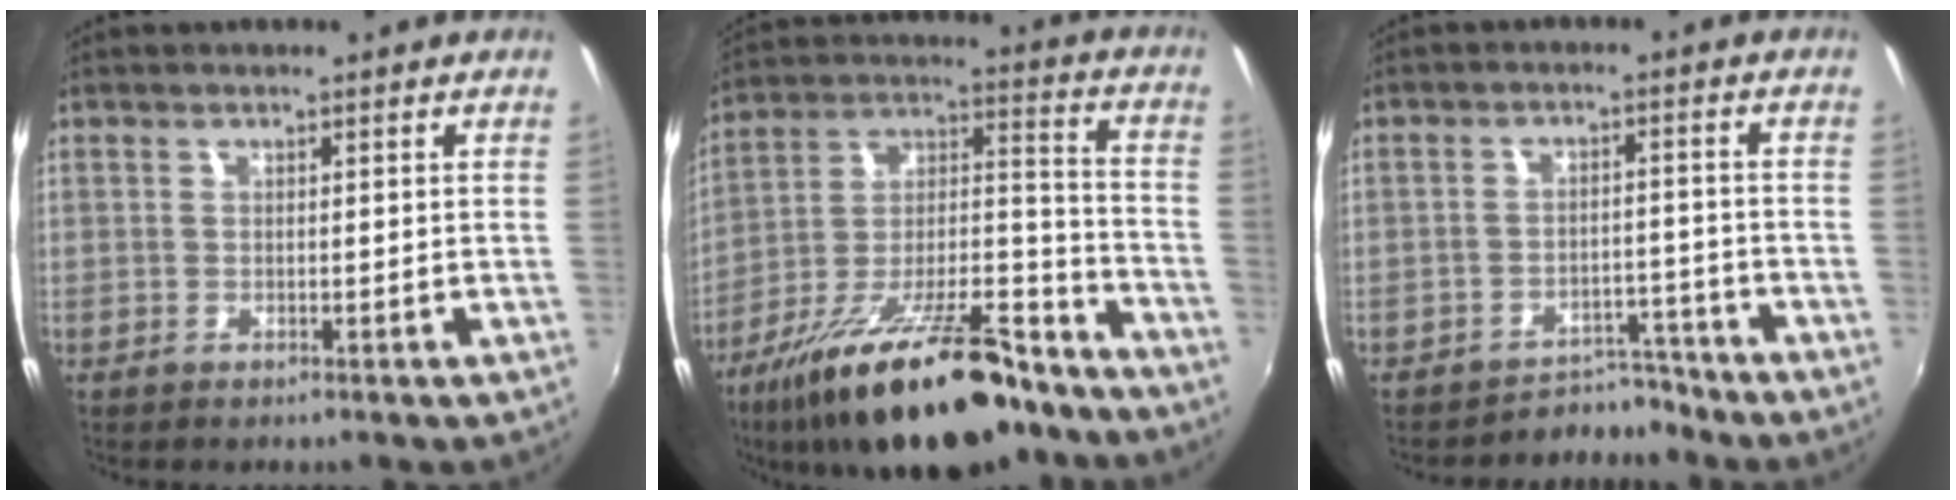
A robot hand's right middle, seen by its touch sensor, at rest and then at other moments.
{"total": 25.6, "force": [-18.0, 8.2, 16.2], "torque": [-0.271, -0.005, -0.274]}
{"total": 5.4, "force": [-5.1, 1.6, -0.3], "torque": [0.003, 0.016, -0.072]}